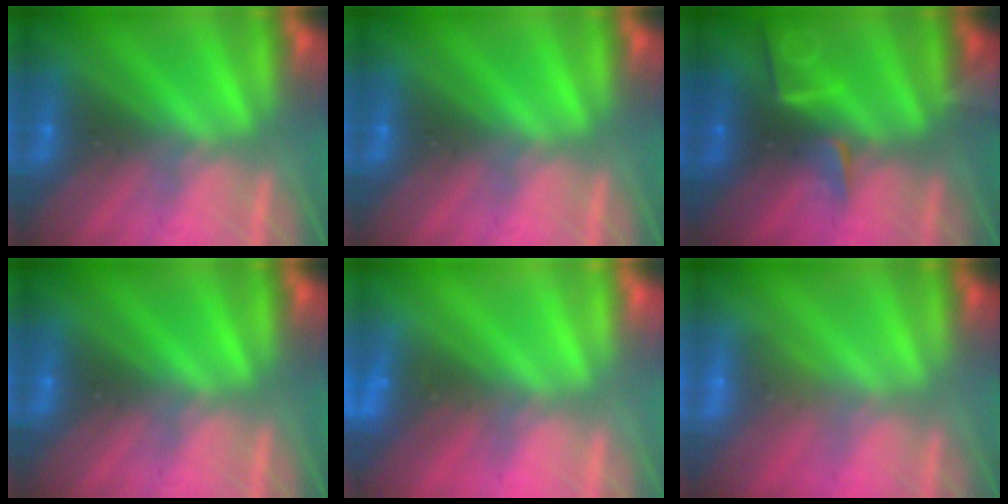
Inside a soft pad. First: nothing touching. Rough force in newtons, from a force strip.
{"total": 0.0}
{"total": 2.0}
{"total": 0.0}
{"total": 2.3}
{"total": 2.9}